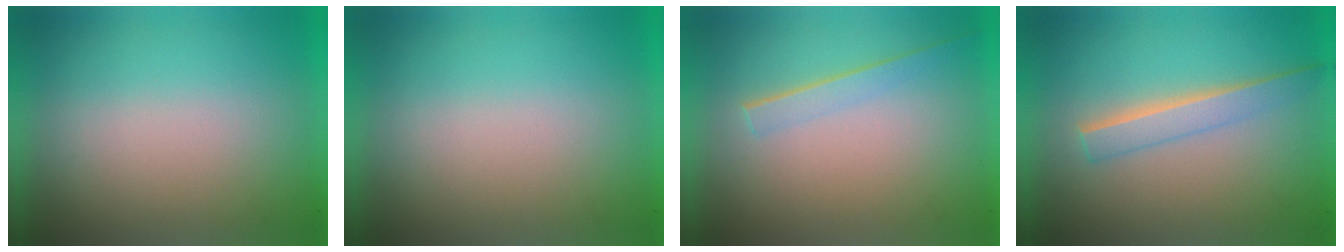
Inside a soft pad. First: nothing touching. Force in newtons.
{"total": 0.0}
{"total": 1.4}
{"total": 2.3}